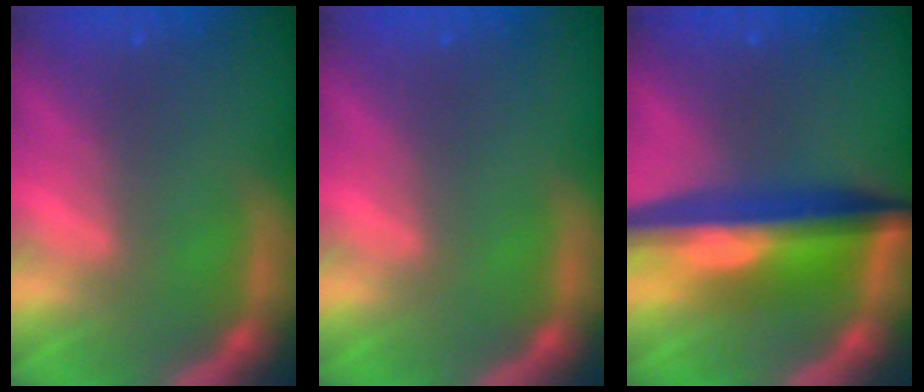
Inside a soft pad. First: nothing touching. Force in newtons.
{"total": 0.0}
{"total": 8.5}